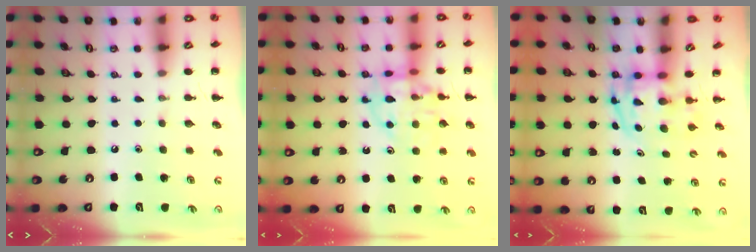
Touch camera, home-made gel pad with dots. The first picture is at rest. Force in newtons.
{"total": 12.5, "press": 12.3, "slide": 2.2}
{"total": 3.7, "press": 3.6, "slide": 0.6}